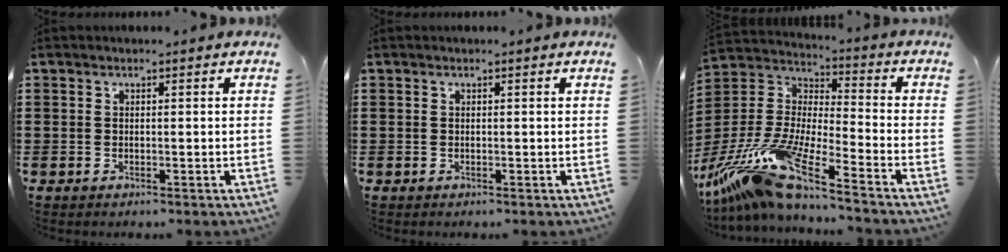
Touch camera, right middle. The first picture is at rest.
{"total": 0.0}
{"total": 14.2, "force": [-11.6, 0.4, 8.1], "torque": [-0.194, -0.002, -0.235]}